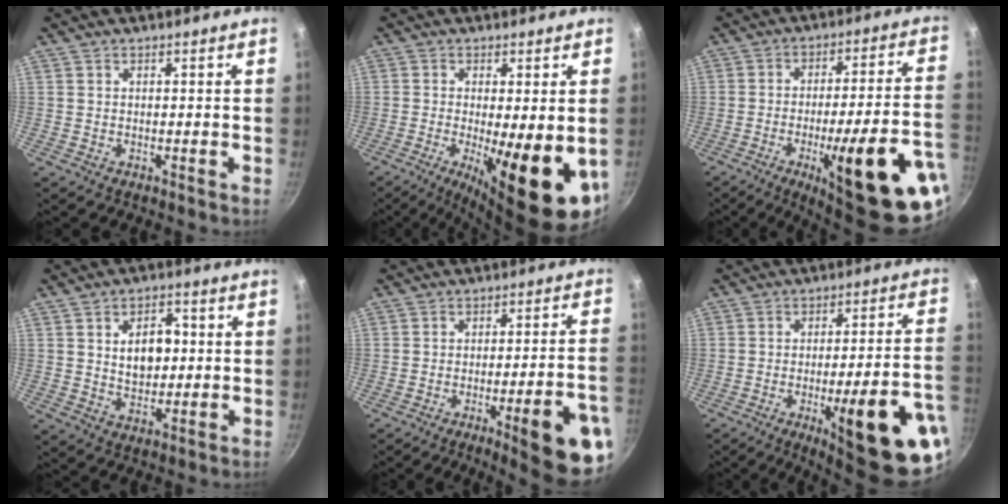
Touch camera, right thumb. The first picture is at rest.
{"total": 16.7, "force": [-3.9, 4.8, 15.5], "torque": [-0.217, -0.017, -0.045]}
{"total": 25.2, "force": [-9.9, 5.2, 22.6], "torque": [-0.269, 0.029, -0.134]}
{"total": 8.4, "force": [1.2, 5.6, 6.2], "torque": [-0.072, 0.002, 0.023]}
{"total": 16.6, "force": [-7.5, 3.2, 14.5], "torque": [-0.161, 0.036, -0.094]}
{"total": 22.4, "force": [-9.2, 4.5, 19.9], "torque": [-0.229, 0.032, -0.121]}